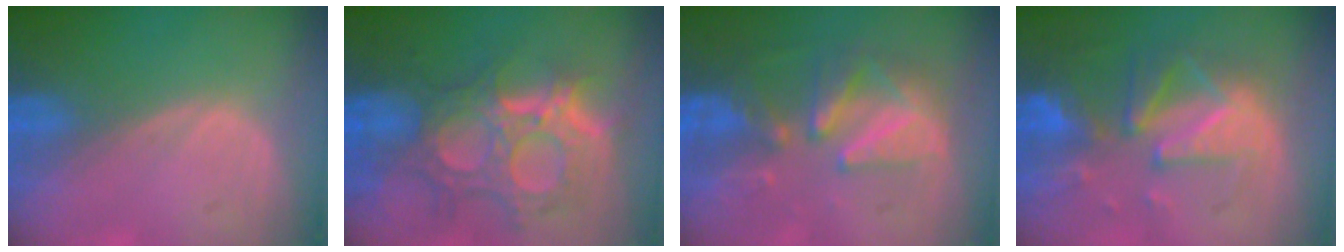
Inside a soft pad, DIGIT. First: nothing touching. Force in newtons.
{"total": 11.9, "press": 10.7, "slide": 5.3}
{"total": 8.1, "press": 7.9, "slide": 1.9}
{"total": 10.0, "press": 8.9, "slide": 4.6}